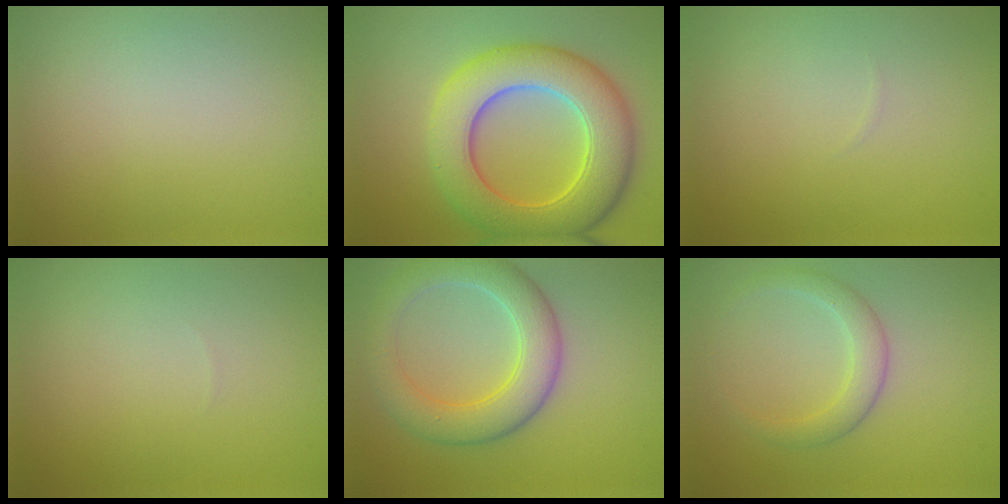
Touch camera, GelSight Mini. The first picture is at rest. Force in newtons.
{"total": 9.4, "press": 9.4, "slide": 0.3}
{"total": 0.0}
{"total": 0.0}
{"total": 6.1, "press": 6.1, "slide": 0.2}
{"total": 2.6, "press": 2.6, "slide": 0.1}